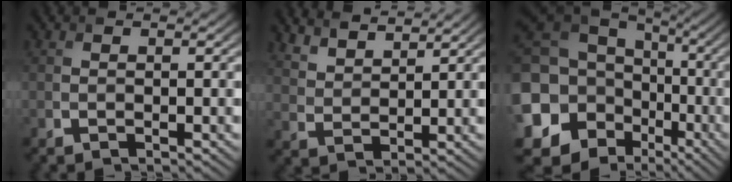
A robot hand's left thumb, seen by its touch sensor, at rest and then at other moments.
{"total": 5.9, "force": [5.1, 1.8, 2.3], "torque": [-0.061, -0.012, 0.119]}
{"total": 22.7, "force": [-3.6, 19.7, 10.8], "torque": [-0.295, -0.048, -0.071]}